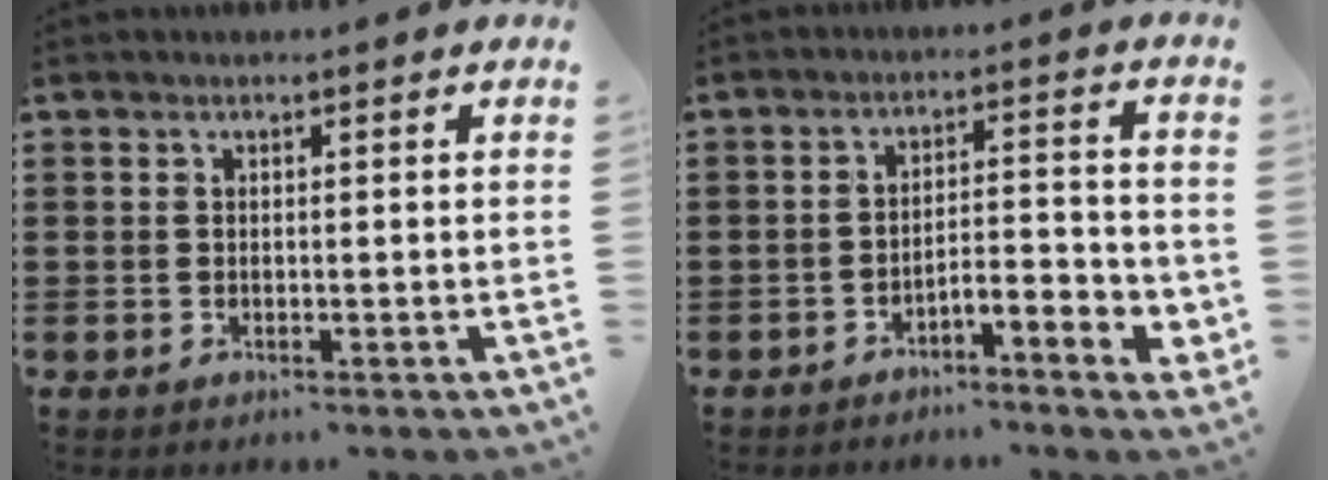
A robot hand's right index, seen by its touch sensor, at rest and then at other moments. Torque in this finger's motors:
{"motor_torque": [0.23, -0.13, 0.19, 0.04]}